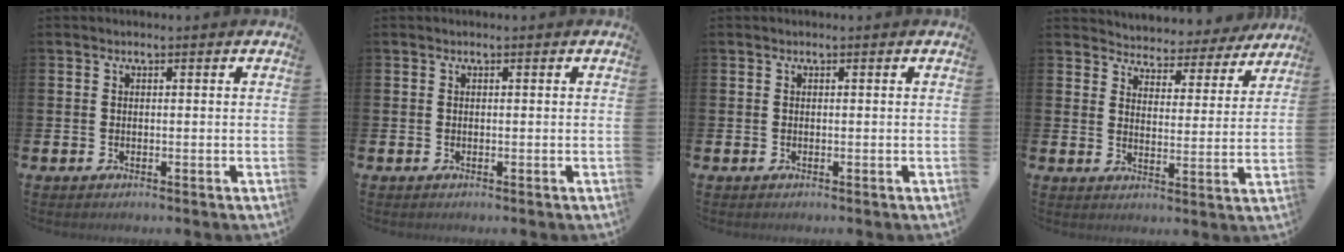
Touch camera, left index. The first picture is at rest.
{"total": 0.0}
{"total": 0.0}
{"total": 4.1, "force": [4.0, 1.1, -0.1], "torque": [-0.017, -0.039, 0.063]}